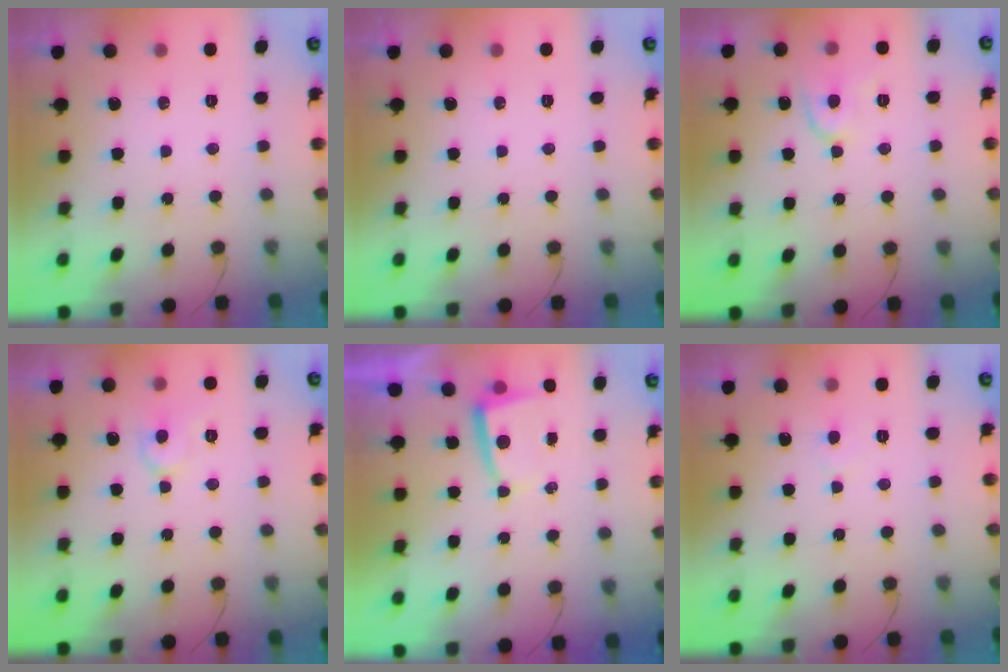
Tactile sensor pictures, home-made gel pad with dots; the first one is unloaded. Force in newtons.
{"total": 0.0}
{"total": 8.5, "press": 8.4, "slide": 1.2}
{"total": 7.7, "press": 7.7, "slide": 0.7}
{"total": 2.8, "press": 2.7, "slide": 0.5}
{"total": 2.4, "press": 2.4, "slide": 0.2}